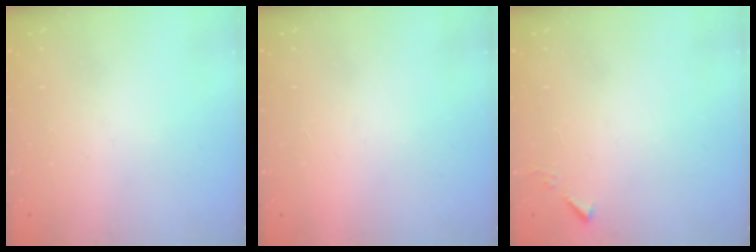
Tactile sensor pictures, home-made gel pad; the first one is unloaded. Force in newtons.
{"total": 1.5, "press": 1.5, "slide": 0.1}
{"total": 4.0, "press": 3.9, "slide": 0.5}